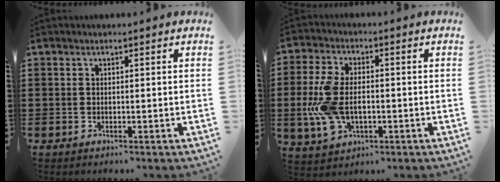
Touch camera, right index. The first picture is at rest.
{"total": 8.2, "force": [-1.0, 4.9, 6.5], "torque": [-0.172, -0.005, -0.028]}